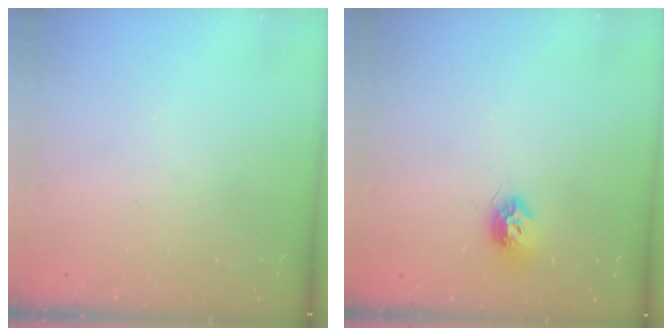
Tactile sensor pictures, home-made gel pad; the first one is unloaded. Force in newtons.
{"total": 7.6, "press": 7.6, "slide": 0.2}